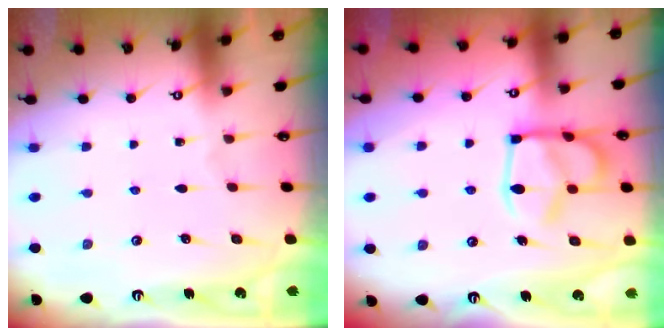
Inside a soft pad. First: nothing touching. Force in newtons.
{"total": 15.6, "press": 15.5, "slide": 1.7}